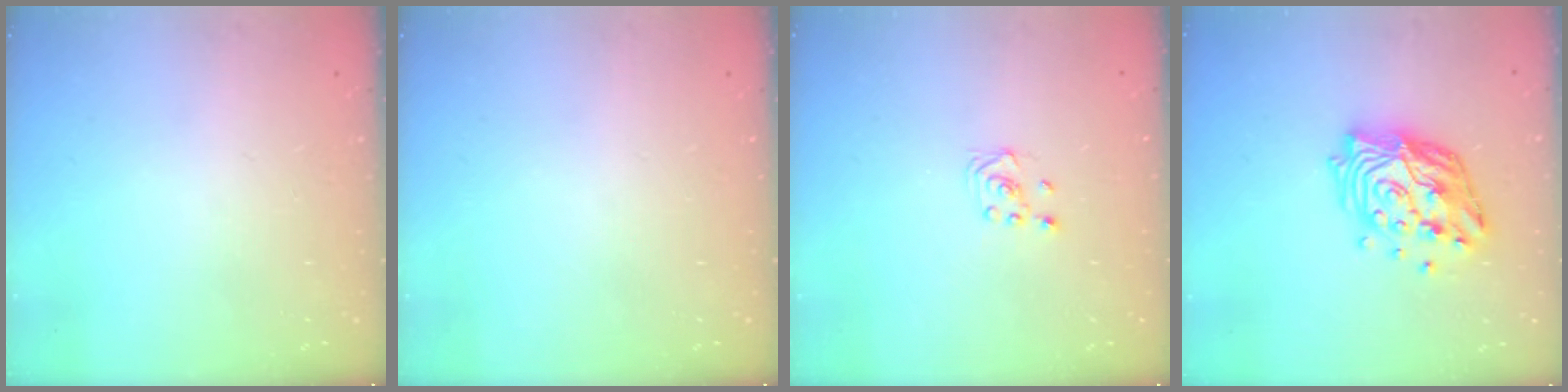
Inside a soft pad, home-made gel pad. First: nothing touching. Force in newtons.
{"total": 0.0}
{"total": 2.3, "press": 2.2, "slide": 0.7}
{"total": 16.5, "press": 16.4, "slide": 1.7}